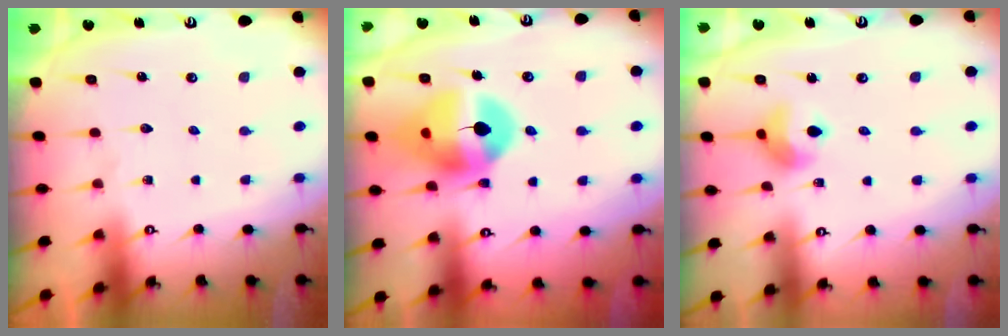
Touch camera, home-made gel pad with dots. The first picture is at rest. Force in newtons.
{"total": 13.9, "press": 13.8, "slide": 1.5}
{"total": 9.2, "press": 9.1, "slide": 1.5}